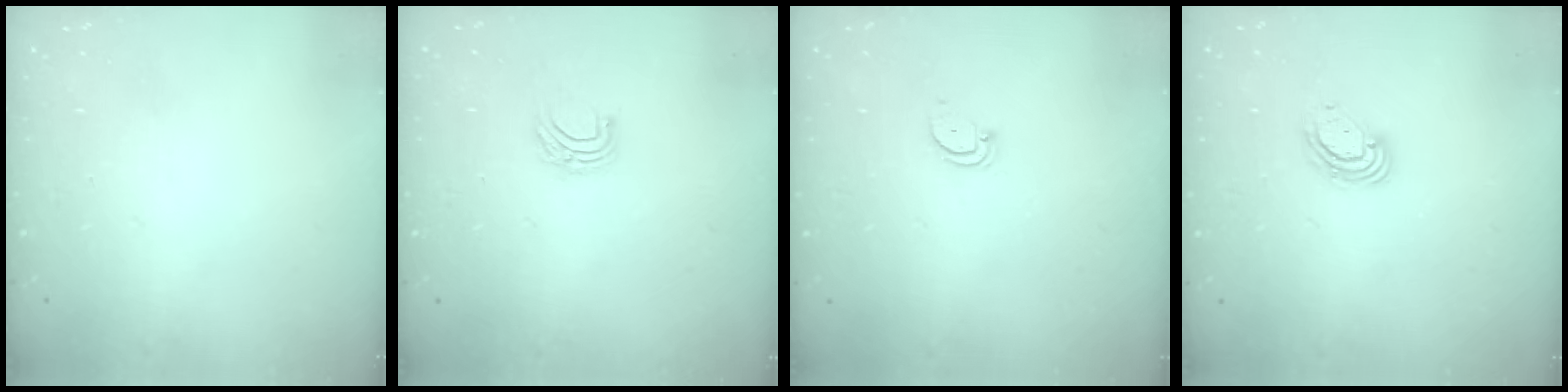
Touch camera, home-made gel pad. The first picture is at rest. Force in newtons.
{"total": 5.2, "press": 5.2, "slide": 0.4}
{"total": 2.6, "press": 2.6, "slide": 0.0}
{"total": 4.9, "press": 4.8, "slide": 0.6}